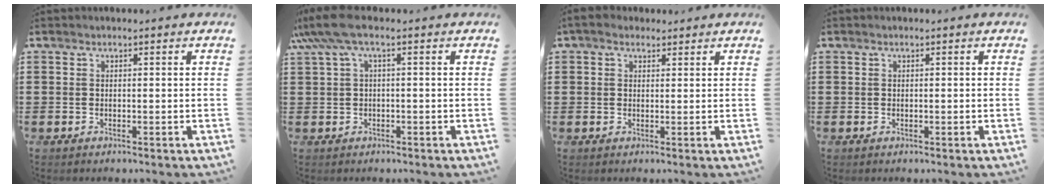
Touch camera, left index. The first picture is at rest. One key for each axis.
{"total": 5.2, "fx": 1.1, "fy": 0.7, "fz": 5.0, "tx": -0.116, "ty": -0.007, "tz": 0.015}
{"total": 2.1, "fx": 1.6, "fy": 1.1, "fz": 0.8, "tx": -0.020, "ty": 0.008, "tz": 0.031}
{"total": 0.0}